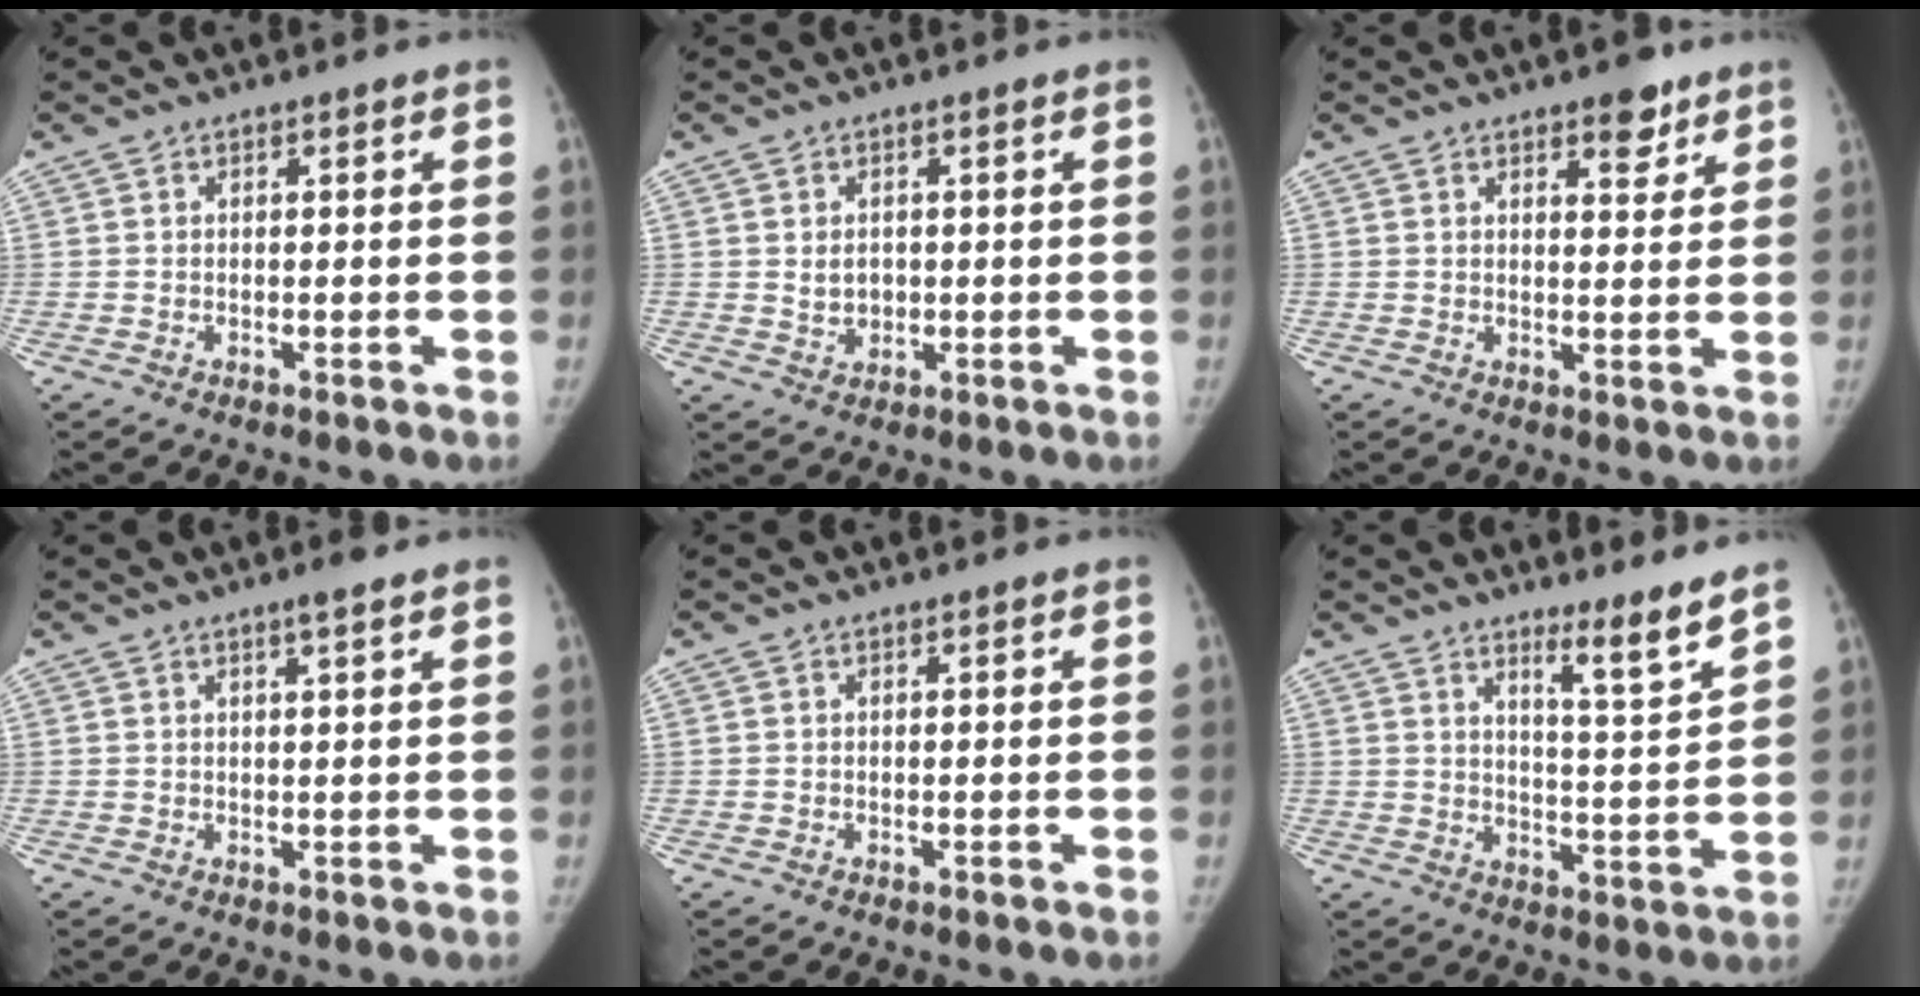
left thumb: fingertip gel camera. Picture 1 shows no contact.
{"total": 3.1, "force": [0.3, 2.5, 1.8], "torque": [-0.017, -0.003, 0.011]}
{"total": 4.7, "force": [3.2, 2.0, 2.8], "torque": [-0.014, -0.018, 0.043]}
{"total": 2.5, "force": [1.7, 0.0, 1.8], "torque": [-0.033, -0.008, 0.027]}
{"total": 0.0}
{"total": 7.4, "force": [5.8, 0.0, 4.6], "torque": [-0.066, -0.061, 0.092]}